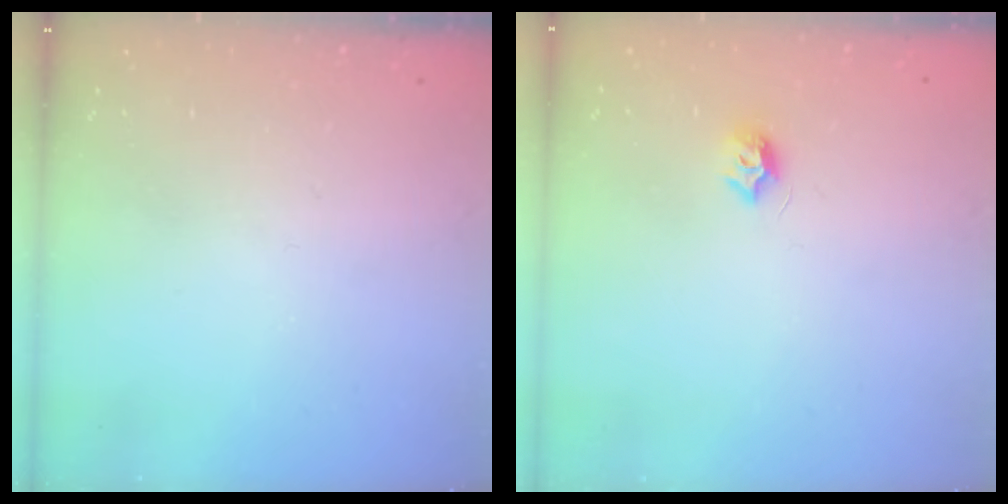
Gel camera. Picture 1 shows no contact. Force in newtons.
{"total": 6.6, "press": 6.5, "slide": 0.6}